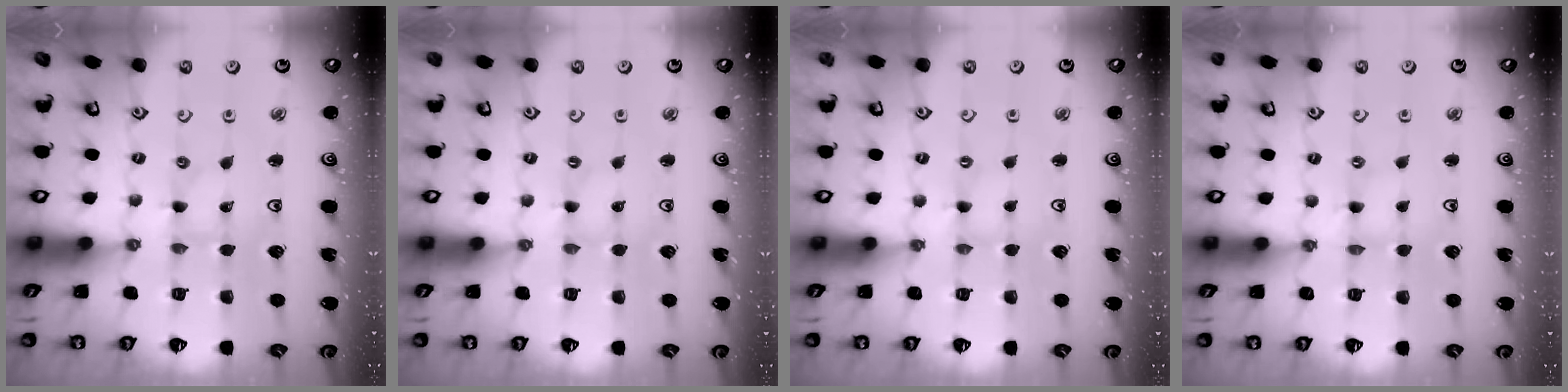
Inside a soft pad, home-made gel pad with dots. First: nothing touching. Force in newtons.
{"total": 0.0}
{"total": 1.3, "press": 1.3, "slide": 0.2}
{"total": 0.0}